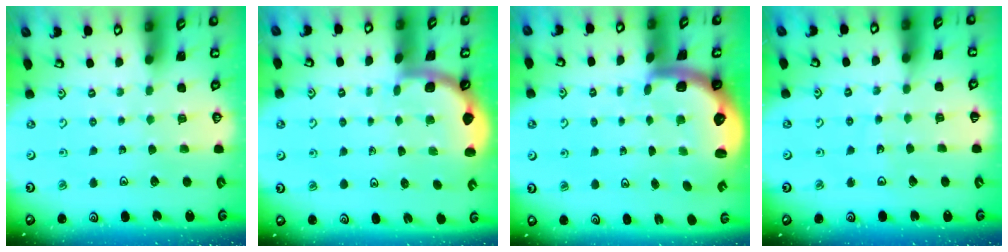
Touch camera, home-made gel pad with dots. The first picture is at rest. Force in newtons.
{"total": 1.8, "press": 1.8, "slide": 0.1}
{"total": 2.8, "press": 2.4, "slide": 1.4}
{"total": 3.0, "press": 3.0, "slide": 0.2}